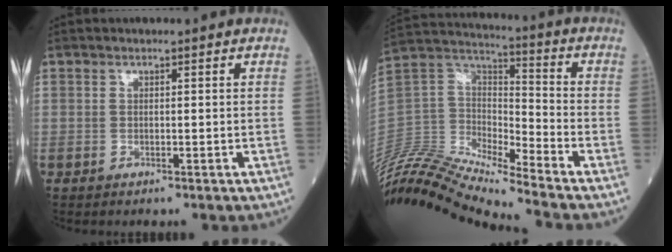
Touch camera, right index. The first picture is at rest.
{"total": 17.7, "force": [-17.0, 0.1, 4.9], "torque": [-0.098, 0.044, -0.323]}